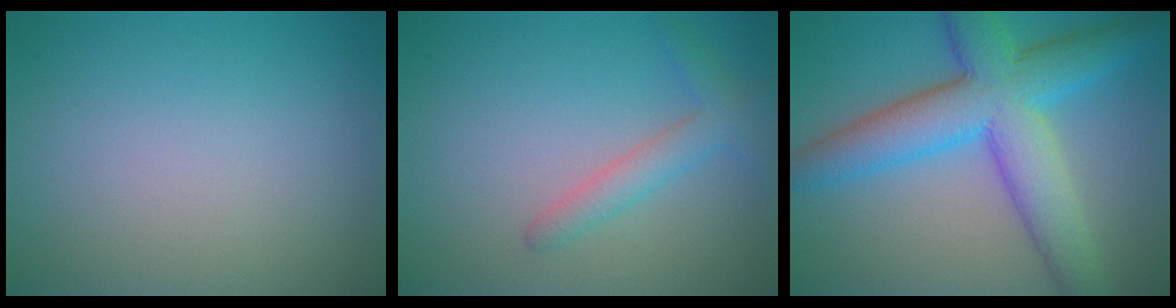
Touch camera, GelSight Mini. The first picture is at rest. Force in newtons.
{"total": 2.3, "press": 2.3, "slide": 0.1}
{"total": 9.2, "press": 9.2, "slide": 0.2}